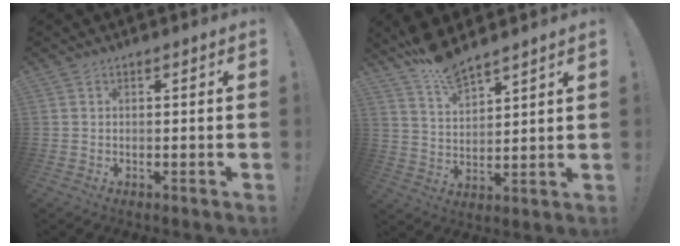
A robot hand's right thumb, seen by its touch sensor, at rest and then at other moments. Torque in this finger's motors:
{"motor_torque": [-0.60, 1.46, -0.11, 0.49, 0.01]}